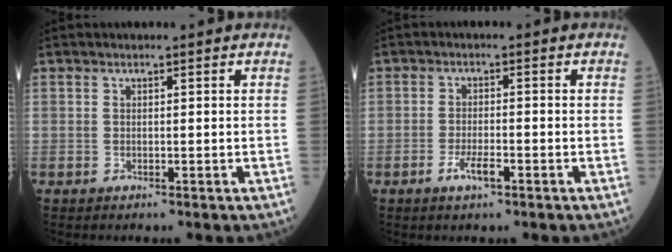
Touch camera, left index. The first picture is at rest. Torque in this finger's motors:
{"motor_torque": [0.84, 0.29, 0.18, 0.07]}